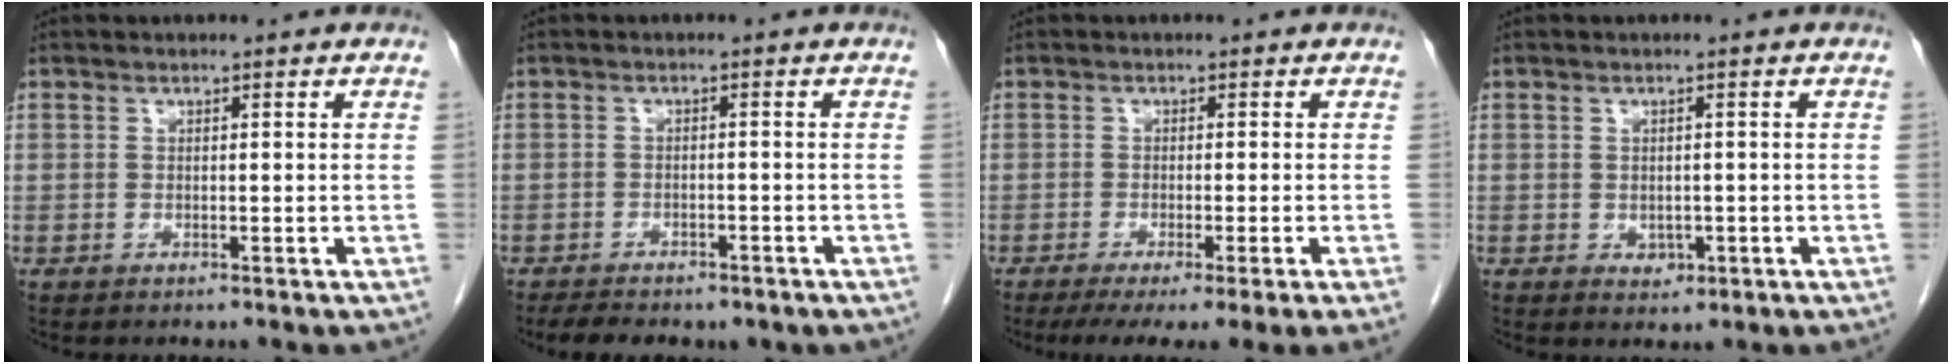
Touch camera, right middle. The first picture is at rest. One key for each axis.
{"total": 7.6, "fx": -5.9, "fy": 3.2, "fz": 3.7, "tx": -0.059, "ty": -0.004, "tz": -0.071}
{"total": 9.3, "fx": -6.7, "fy": -0.6, "fz": 6.4, "tx": -0.077, "ty": -0.019, "tz": -0.102}
{"total": 1.8, "fx": -0.4, "fy": 1.3, "fz": 1.1, "tx": -0.016, "ty": -0.001, "tz": 0.002}